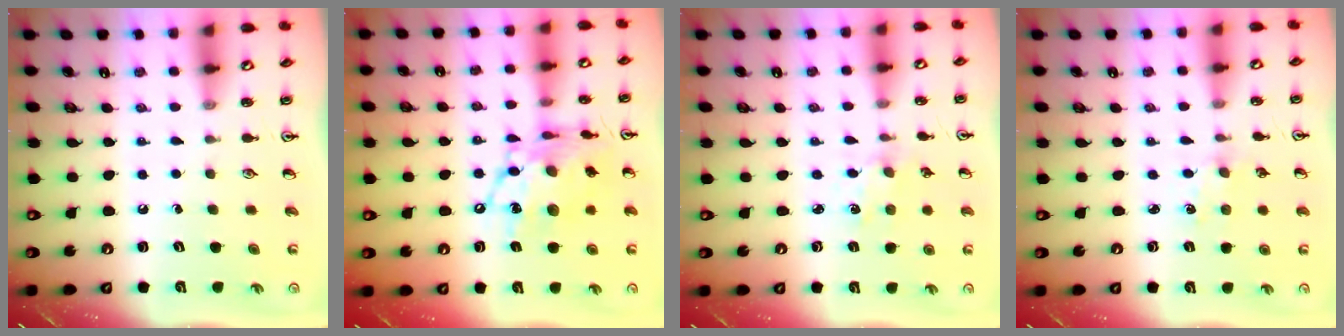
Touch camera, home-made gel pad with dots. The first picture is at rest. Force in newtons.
{"total": 15.4, "press": 15.3, "slide": 1.3}
{"total": 1.1, "press": 1.0, "slide": 0.2}
{"total": 0.7, "press": 0.7, "slide": 0.2}